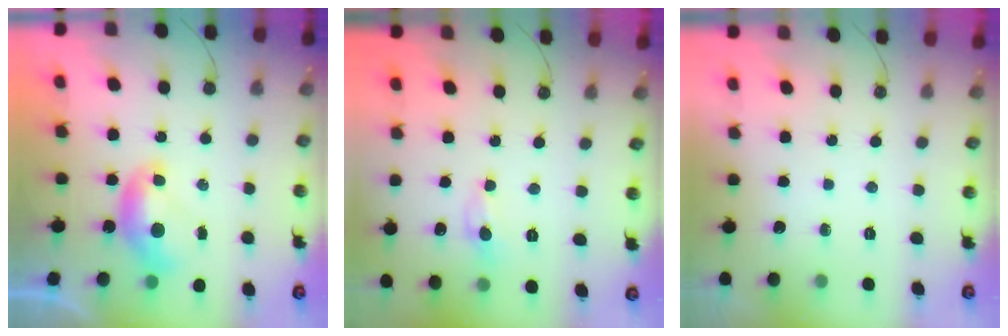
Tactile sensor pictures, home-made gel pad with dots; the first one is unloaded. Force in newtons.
{"total": 0.0}
{"total": 0.0}